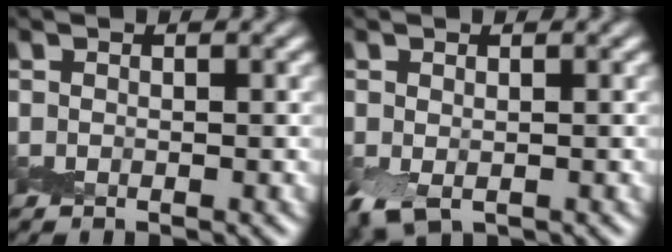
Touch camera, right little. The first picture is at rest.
{"total": 2.1, "force": [-0.8, 1.3, 1.5], "torque": [-0.036, -0.013, -0.014]}